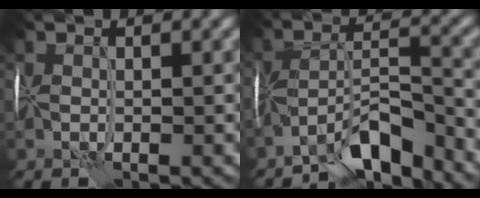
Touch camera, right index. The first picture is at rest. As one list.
[{"total": 7.0, "force": [-5.9, 1.7, 3.3], "torque": [-0.045, 0.004, -0.111]}]